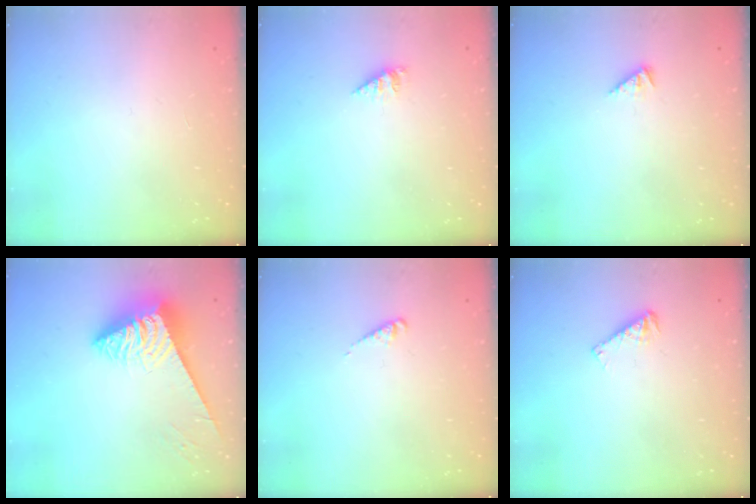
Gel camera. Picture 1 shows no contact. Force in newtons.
{"total": 1.5, "press": 1.5, "slide": 0.3}
{"total": 1.9, "press": 1.9, "slide": 0.4}
{"total": 6.6, "press": 6.6, "slide": 0.9}
{"total": 2.1, "press": 2.1, "slide": 0.4}
{"total": 4.0, "press": 4.0, "slide": 0.2}